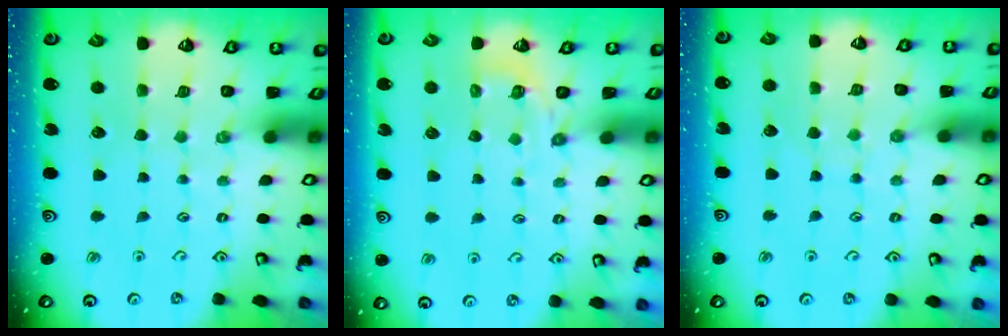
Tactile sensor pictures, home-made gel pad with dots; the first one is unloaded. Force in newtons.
{"total": 2.3, "press": 1.4, "slide": 1.8}
{"total": 4.9, "press": 4.9, "slide": 0.4}